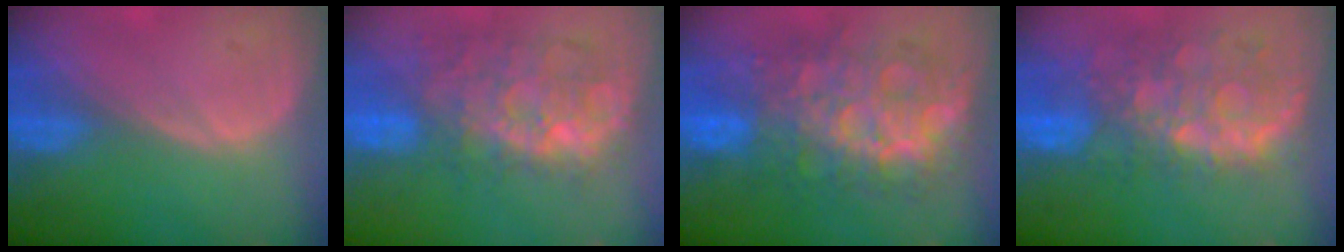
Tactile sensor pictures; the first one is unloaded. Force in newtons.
{"total": 10.3, "press": 9.8, "slide": 3.2}
{"total": 12.4, "press": 12.3, "slide": 1.3}
{"total": 10.9, "press": 9.5, "slide": 5.2}